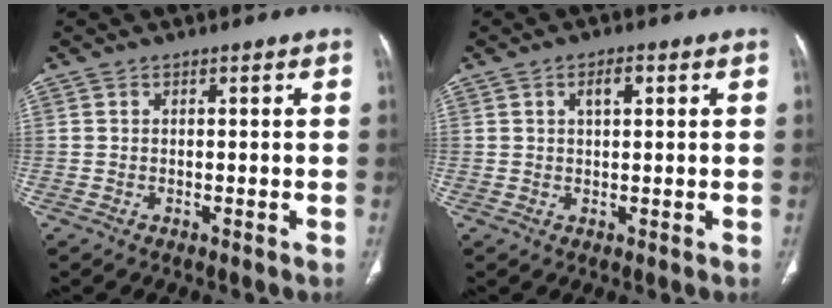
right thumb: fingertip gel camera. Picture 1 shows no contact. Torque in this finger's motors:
{"motor_torque": [0.04, 1.05, 0.61, 0.32, -0.01]}